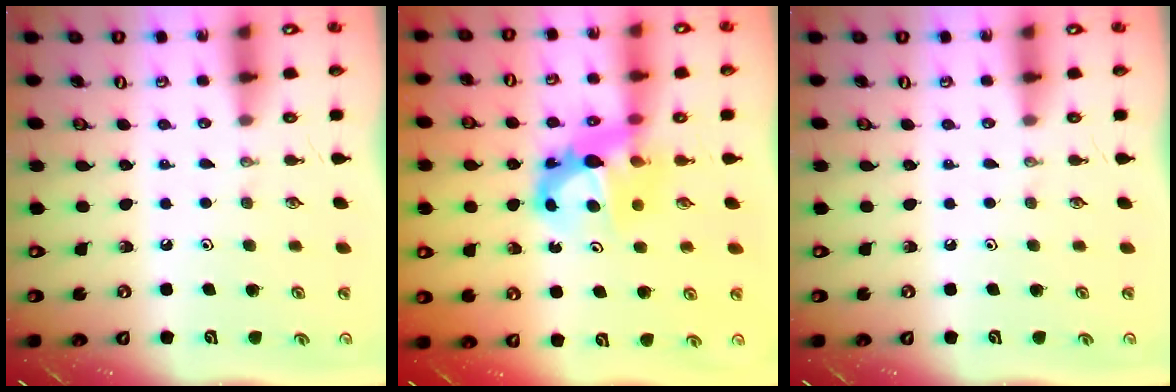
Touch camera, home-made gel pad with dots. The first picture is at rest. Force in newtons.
{"total": 8.3, "press": 8.2, "slide": 0.8}
{"total": 0.0}